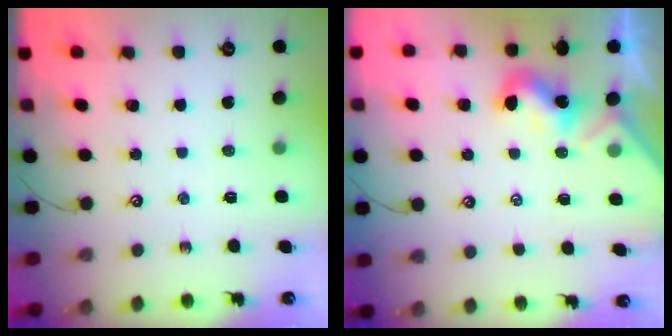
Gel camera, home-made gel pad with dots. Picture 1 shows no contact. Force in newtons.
{"total": 1.8, "press": 1.8, "slide": 0.5}